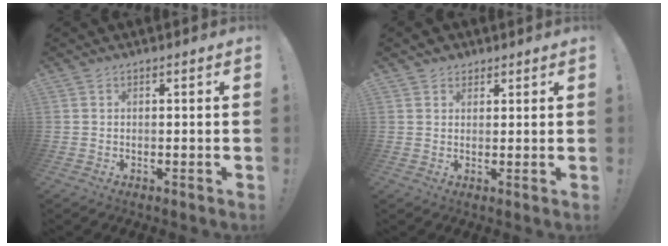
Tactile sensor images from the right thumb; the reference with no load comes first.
{"total": 2.8, "force": [1.7, 2.2, 0.1], "torque": [0.001, -0.004, 0.032]}